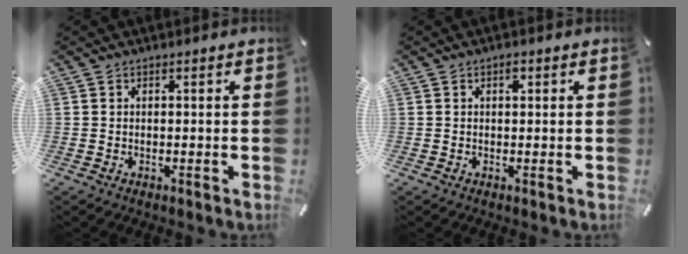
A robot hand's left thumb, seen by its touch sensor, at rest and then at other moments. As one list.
[{"total": 1.2, "force": [0.4, 0.6, 0.9], "torque": [-0.012, 0.001, 0.005]}]